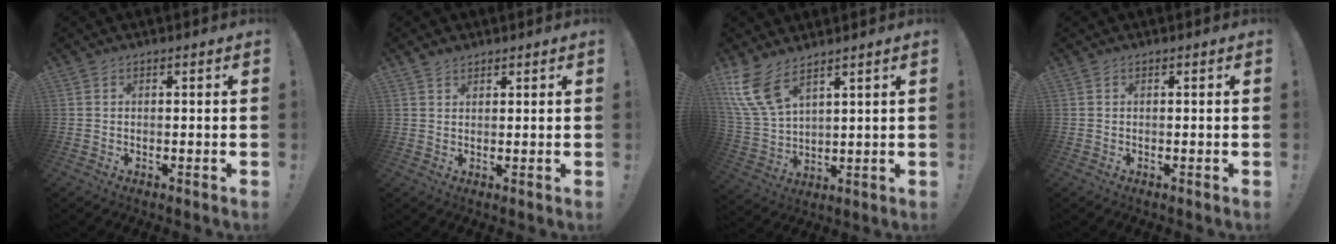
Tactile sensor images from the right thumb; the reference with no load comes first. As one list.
[{"total": 2.0, "force": [1.7, 0.8, 0.5], "torque": [-0.005, -0.011, 0.033]}, {"total": 10.5, "force": [7.5, 3.8, 6.4], "torque": [-0.148, -0.033, 0.147]}, {"total": 0.0}]